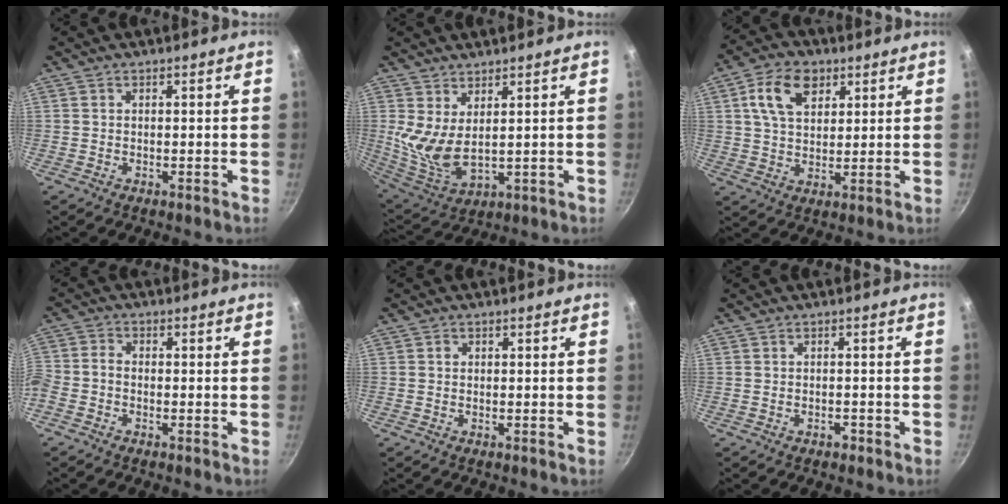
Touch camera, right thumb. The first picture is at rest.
{"total": 8.3, "force": [3.3, 3.7, 6.7], "torque": [-0.124, -0.043, 0.076]}
{"total": 10.2, "force": [4.0, 6.8, 6.5], "torque": [-0.095, 0.000, 0.067]}
{"total": 4.4, "force": [-2.3, 2.8, 2.5], "torque": [-0.066, 0.022, -0.062]}
{"total": 0.7, "force": [0.1, 0.6, 0.3], "torque": [-0.002, 0.004, 0.002]}
{"total": 1.1, "force": [-0.8, 0.6, 0.5], "torque": [-0.007, 0.008, -0.008]}